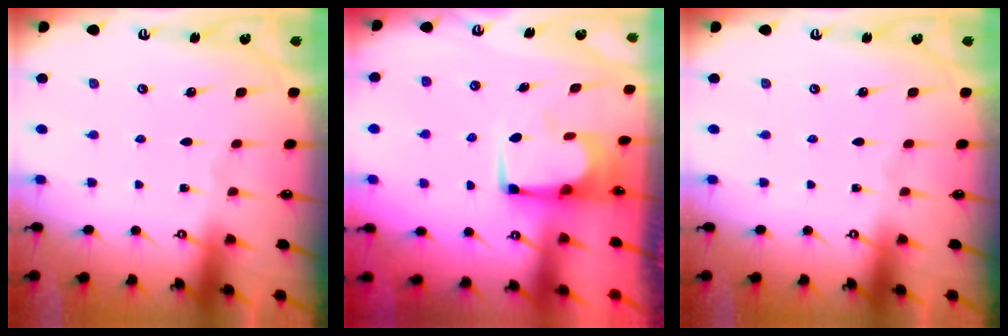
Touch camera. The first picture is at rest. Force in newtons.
{"total": 3.3, "press": 3.3, "slide": 0.3}
{"total": 0.0}